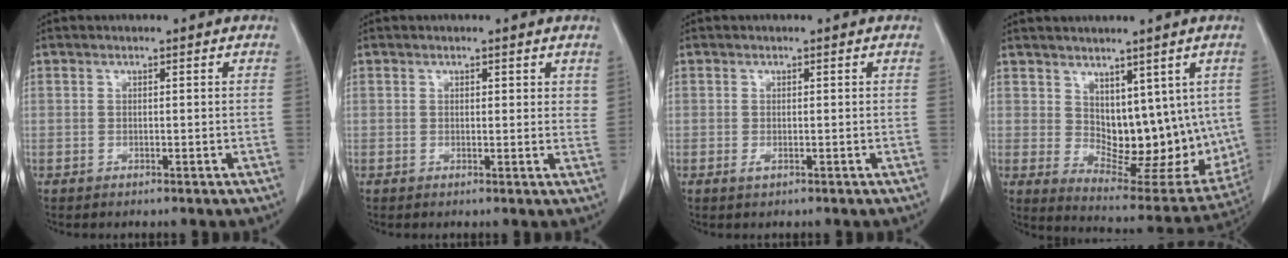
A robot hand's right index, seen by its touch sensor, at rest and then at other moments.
{"total": 1.9, "force": [1.1, 1.1, 1.0], "torque": [0.001, -0.005, 0.010]}
{"total": 0.6, "force": [-0.1, 0.3, 0.6], "torque": [-0.007, -0.001, 0.001]}
{"total": 12.9, "force": [3.1, 7.3, 10.2], "torque": [-0.122, -0.008, 0.073]}